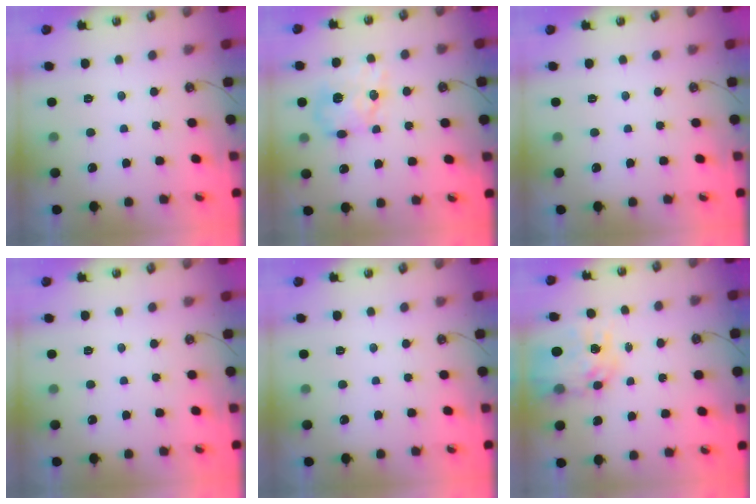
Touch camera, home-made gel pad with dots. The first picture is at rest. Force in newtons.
{"total": 11.5, "press": 11.5, "slide": 0.7}
{"total": 0.0}
{"total": 0.0}
{"total": 0.0}
{"total": 11.2, "press": 11.2, "slide": 1.1}